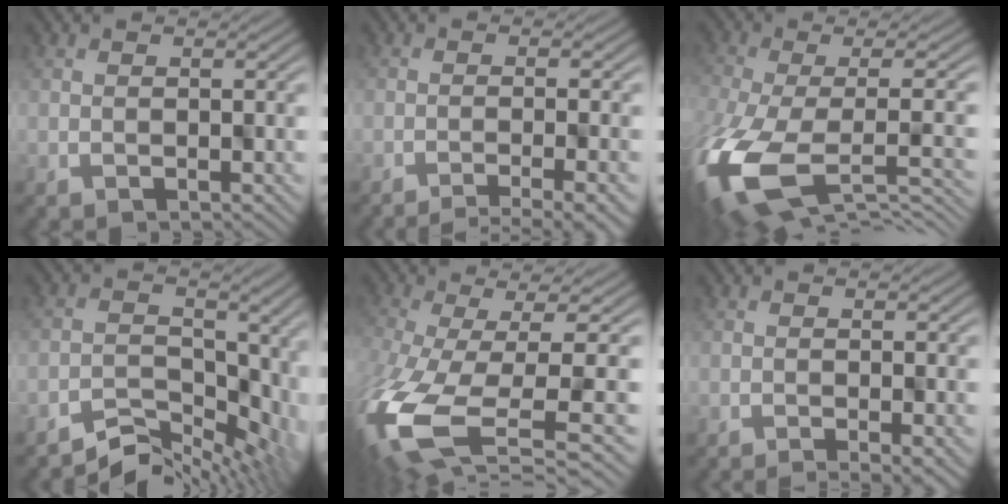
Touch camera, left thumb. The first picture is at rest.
{"total": 4.9, "force": [-3.7, 0.2, 3.2], "torque": [-0.046, 0.010, -0.054]}
{"total": 14.5, "force": [-4.0, 7.5, 11.8], "torque": [-0.298, -0.056, -0.039]}
{"total": 4.3, "force": [-2.0, 2.5, 2.9], "torque": [-0.035, -0.016, -0.043]}
{"total": 12.2, "force": [-1.6, 5.0, 11.1], "torque": [-0.278, -0.039, -0.006]}
{"total": 2.4, "force": [-1.6, 0.1, 1.8], "torque": [-0.025, 0.008, -0.028]}